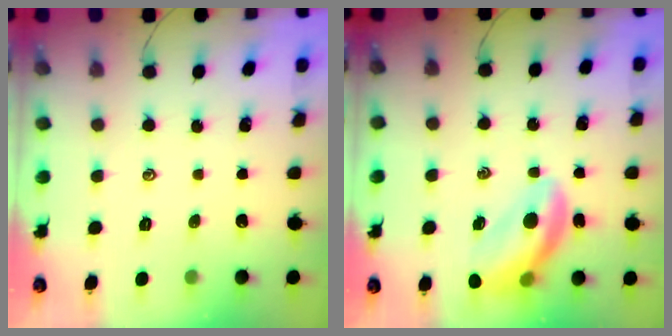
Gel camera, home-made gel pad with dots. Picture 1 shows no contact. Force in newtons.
{"total": 12.2, "press": 11.8, "slide": 3.3}